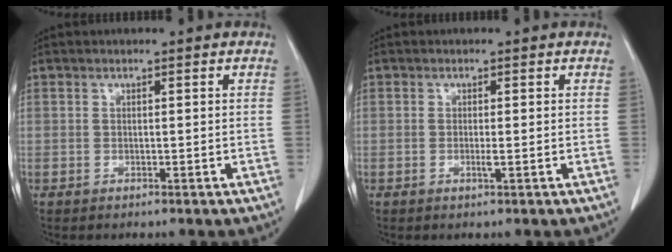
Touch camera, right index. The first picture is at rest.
{"total": 1.0, "force": [-0.2, -0.1, 0.9], "torque": [-0.020, -0.003, -0.001]}